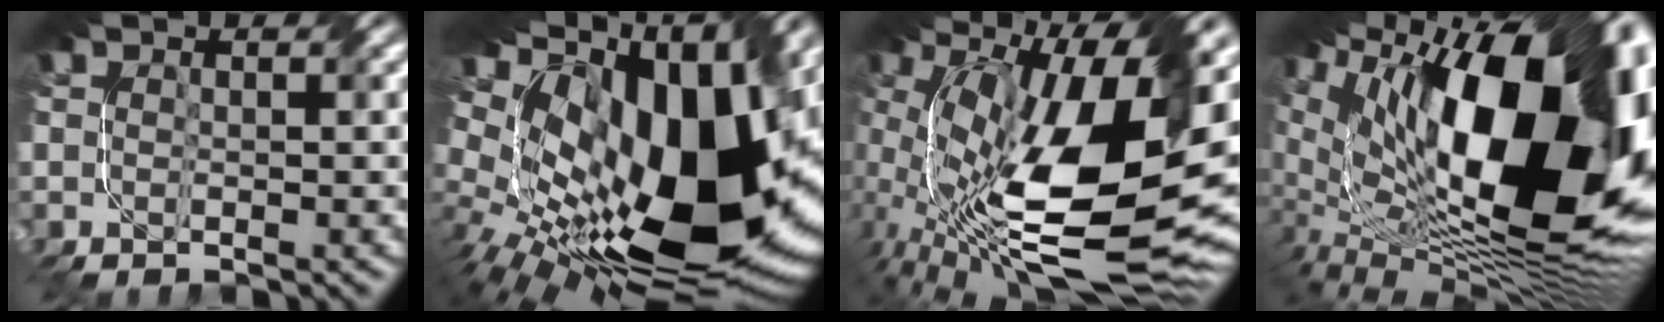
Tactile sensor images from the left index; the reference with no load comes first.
{"total": 20.3, "force": [3.6, 10.0, 17.3], "torque": [-0.317, -0.010, 0.069]}
{"total": 18.8, "force": [2.1, 8.7, 16.5], "torque": [-0.285, -0.013, 0.045]}
{"total": 22.0, "force": [3.0, 11.6, 18.5], "torque": [-0.304, -0.041, 0.062]}